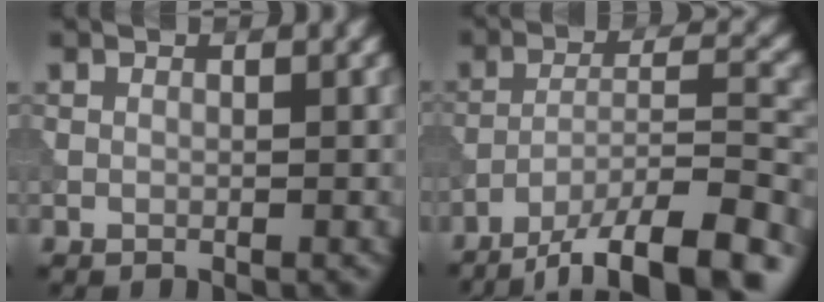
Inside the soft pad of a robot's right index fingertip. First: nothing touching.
{"total": 13.0, "force": [-10.2, 3.4, 7.3], "torque": [-0.117, -0.005, -0.152]}